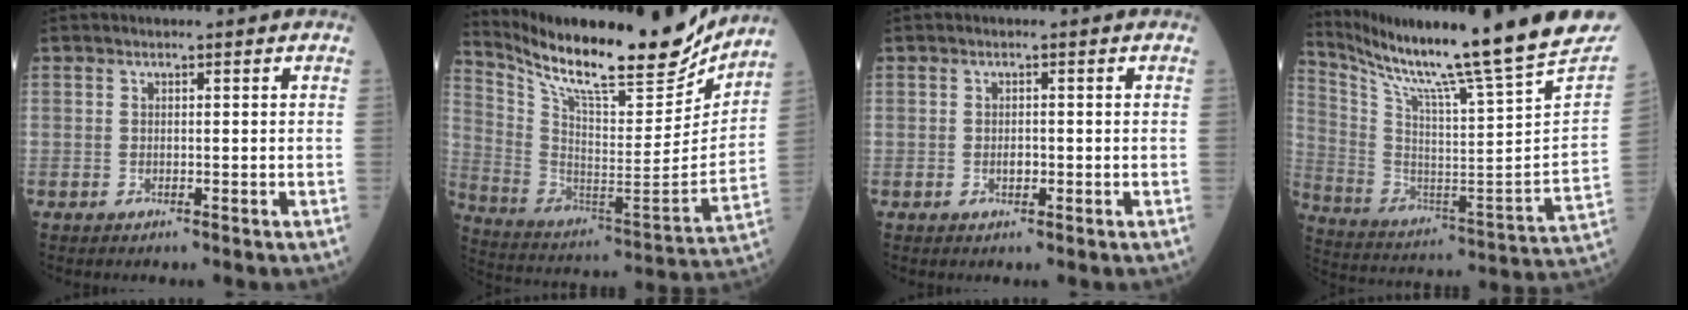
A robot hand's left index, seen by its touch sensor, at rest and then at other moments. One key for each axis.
{"total": 24.6, "fx": 20.8, "fy": 4.2, "fz": 12.3, "tx": -0.227, "ty": -0.035, "tz": 0.324}
{"total": 1.2, "fx": -0.4, "fy": 0.6, "fz": 0.9, "tx": -0.018, "ty": -0.001, "tz": -0.005}
{"total": 30.5, "fx": 25.4, "fy": -0.9, "fz": 16.8, "tx": -0.304, "ty": -0.098, "tz": 0.374}